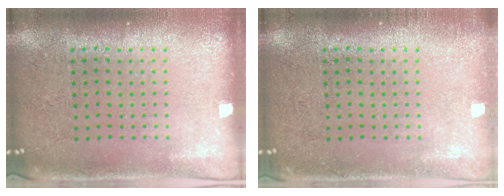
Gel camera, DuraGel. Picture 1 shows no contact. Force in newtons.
{"total": 0.8, "press": 0.8, "slide": 0.0}